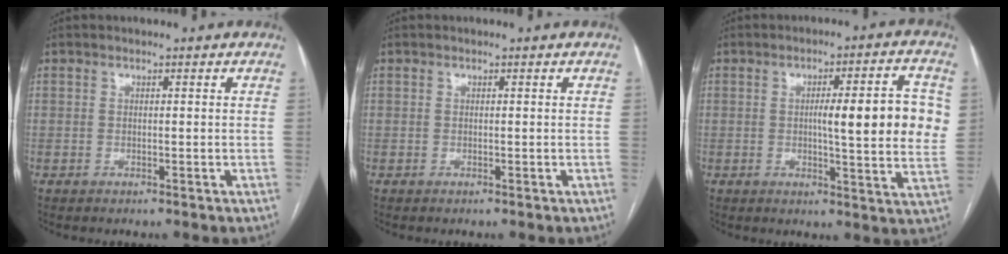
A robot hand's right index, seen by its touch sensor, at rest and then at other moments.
{"total": 0.0}
{"total": 12.2, "force": [1.3, 1.6, 12.1], "torque": [-0.152, 0.013, 0.015]}